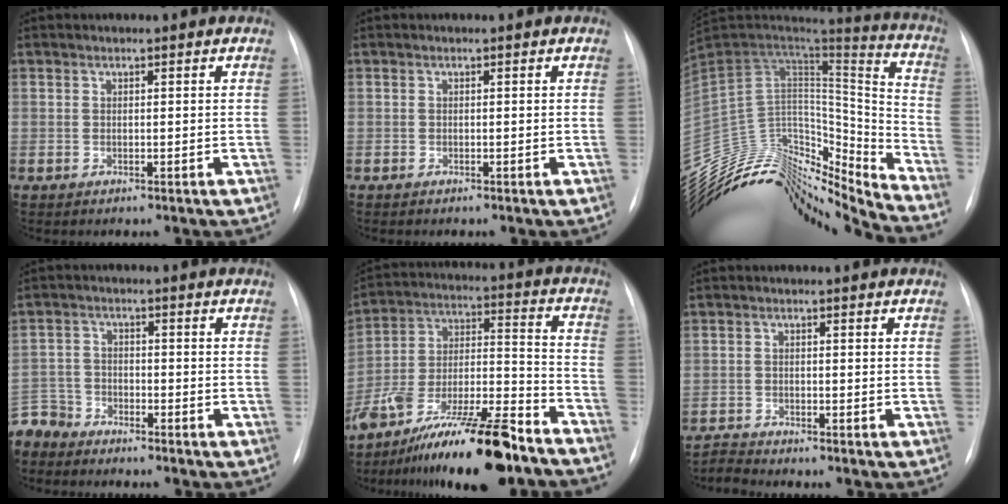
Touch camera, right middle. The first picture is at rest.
{"total": 0.0}
{"total": 25.9, "force": [-23.7, 6.8, 7.9], "torque": [-0.183, 0.052, -0.386]}
{"total": 6.5, "force": [-6.0, 2.4, -0.1], "torque": [0.001, -0.002, -0.123]}
{"total": 20.5, "force": [-15.6, 2.6, 13.0], "torque": [-0.217, -0.004, -0.271]}
{"total": 2.2, "force": [-2.0, -0.5, -0.8], "torque": [0.016, -0.017, -0.038]}